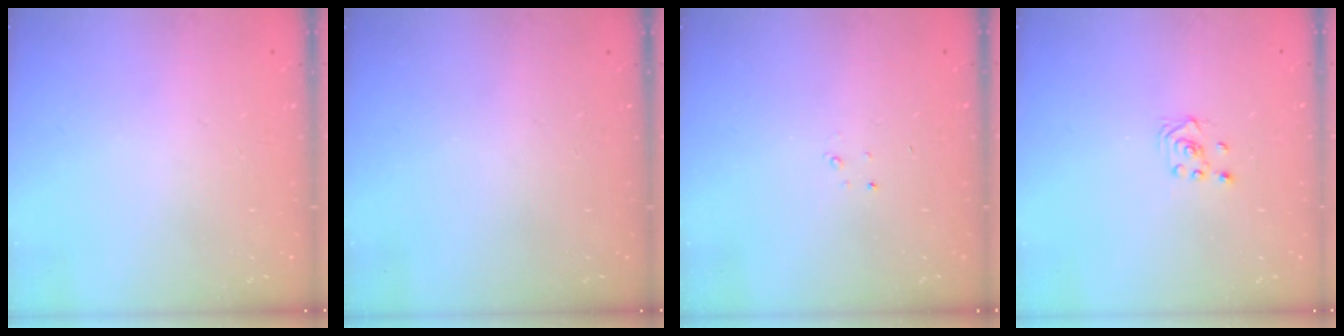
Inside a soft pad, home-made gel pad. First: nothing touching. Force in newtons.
{"total": 0.0}
{"total": 1.5, "press": 1.5, "slide": 0.2}
{"total": 1.6, "press": 1.4, "slide": 0.9}